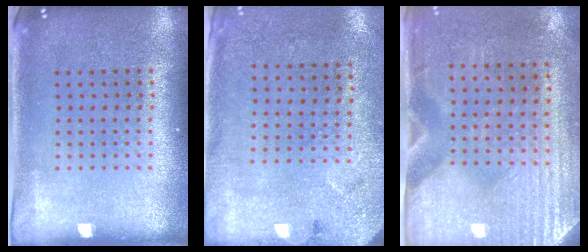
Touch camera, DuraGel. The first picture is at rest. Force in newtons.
{"total": 2.7, "press": 2.2, "slide": 1.6}
{"total": 3.0, "press": 2.6, "slide": 1.5}